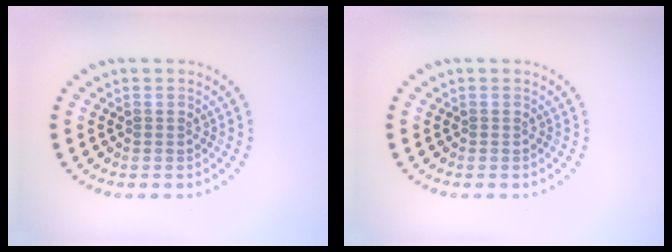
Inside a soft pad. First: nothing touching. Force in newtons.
{"total": 0.0}